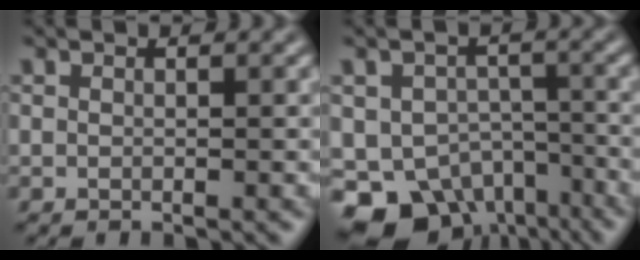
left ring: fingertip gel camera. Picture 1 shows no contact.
{"total": 9.3, "force": [-5.8, 6.2, 3.9], "torque": [-0.051, -0.017, -0.085]}